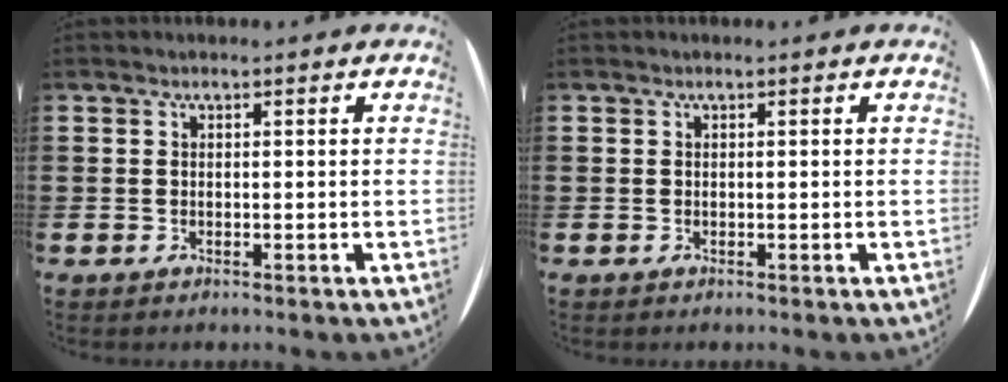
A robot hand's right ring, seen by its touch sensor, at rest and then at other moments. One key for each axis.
{"total": 0.0}